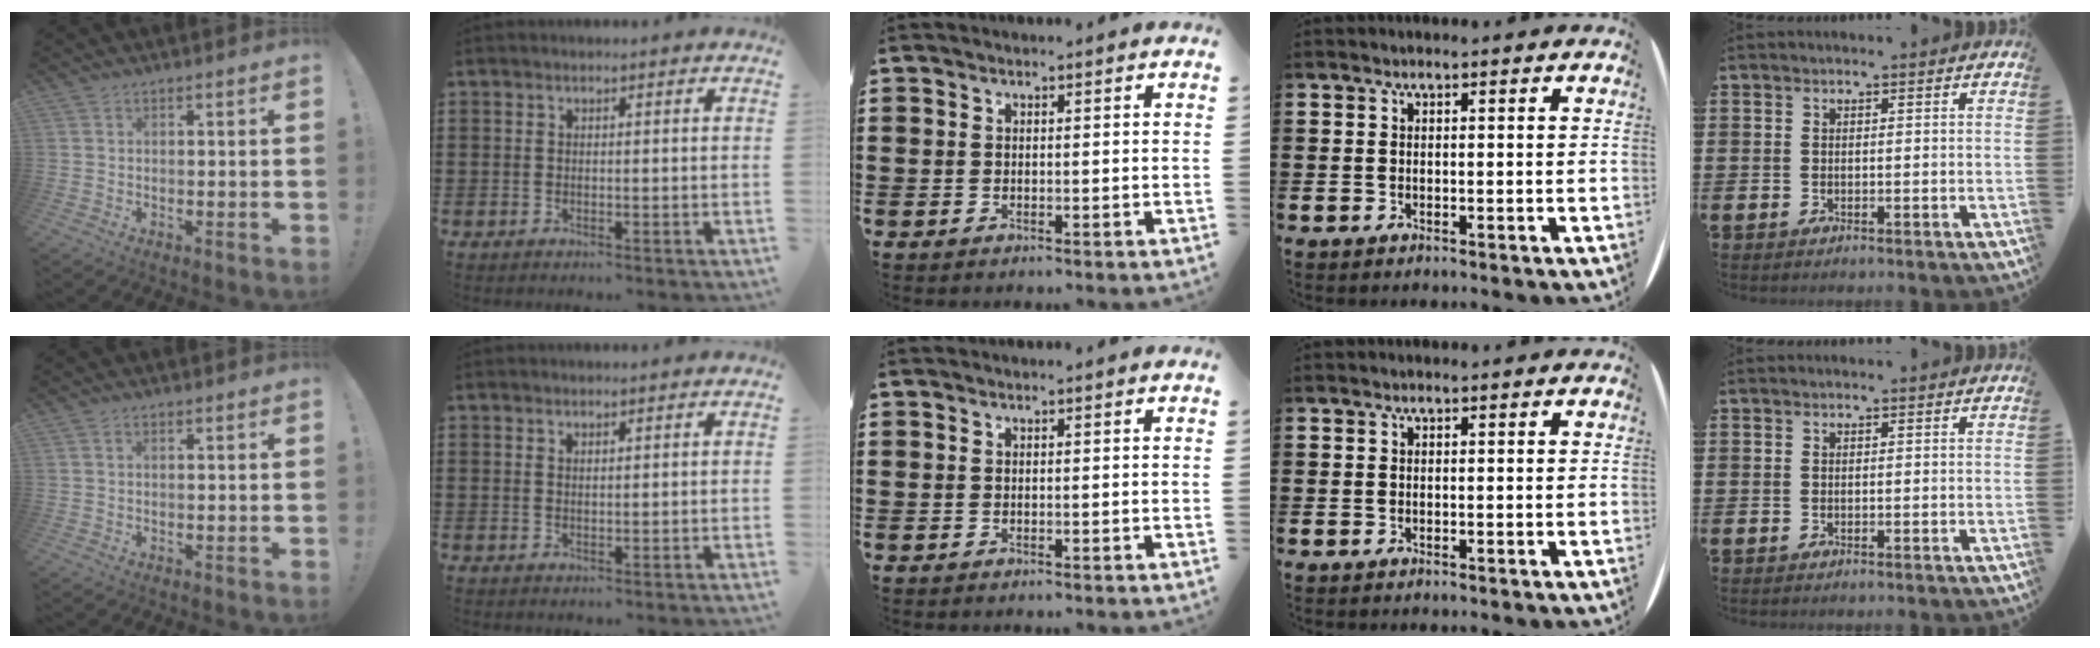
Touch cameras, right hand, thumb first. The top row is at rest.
{"thumb": {"total": 0.8, "force": [0.2, 0.4, 0.6], "torque": [-0.017, 0.004, 0.004]}, "index": {"total": 0.8, "force": [0.7, 0.3, 0.3], "torque": [-0.005, 0.002, 0.013]}}